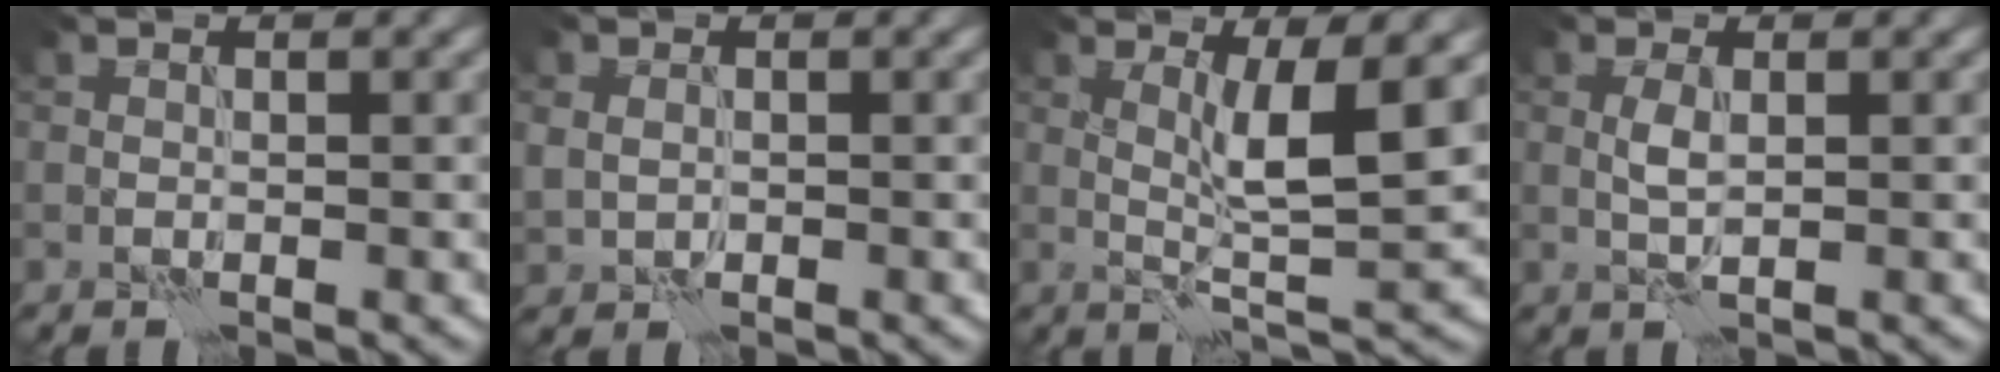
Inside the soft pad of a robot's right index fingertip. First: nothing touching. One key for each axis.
{"total": 1.6, "fx": 0.1, "fy": 1.4, "fz": 0.8, "tx": -0.014, "ty": -0.001, "tz": 0.005}
{"total": 5.5, "fx": 1.0, "fy": 0.7, "fz": 5.4, "tx": -0.099, "ty": -0.007, "tz": 0.023}
{"total": 1.5, "fx": 0.1, "fy": 0.4, "fz": 1.5, "tx": -0.034, "ty": 0.003, "tz": 0.003}